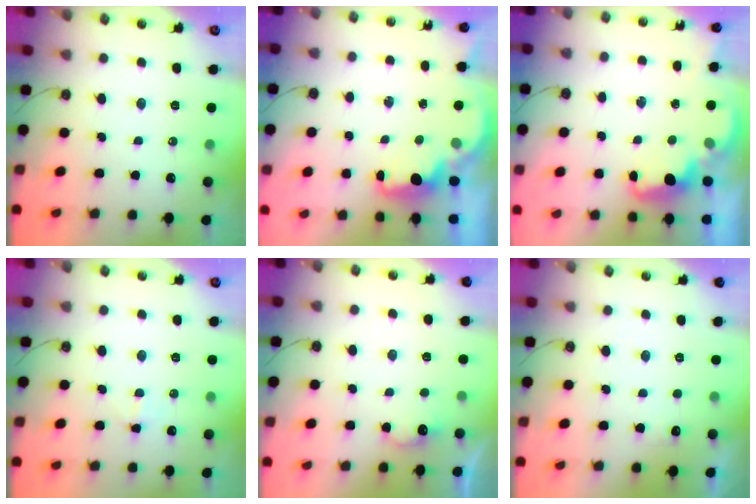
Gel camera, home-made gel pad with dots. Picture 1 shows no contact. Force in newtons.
{"total": 2.5, "press": 2.4, "slide": 0.8}
{"total": 2.1, "press": 2.1, "slide": 0.6}
{"total": 2.2, "press": 2.1, "slide": 0.8}
{"total": 6.7, "press": 6.7, "slide": 1.0}
{"total": 3.5, "press": 3.3, "slide": 1.2}